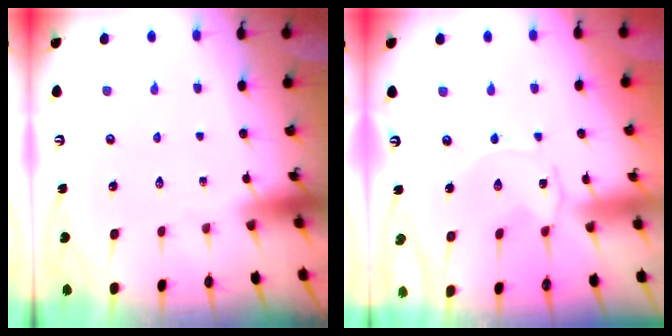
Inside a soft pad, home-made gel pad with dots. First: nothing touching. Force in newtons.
{"total": 1.0, "press": 0.9, "slide": 0.4}